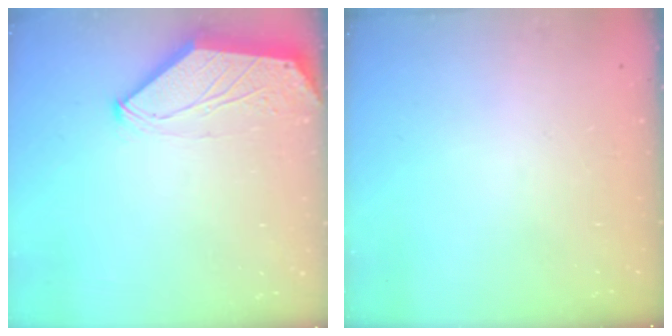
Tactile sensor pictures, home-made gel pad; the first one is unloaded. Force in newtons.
{"total": 0.0}